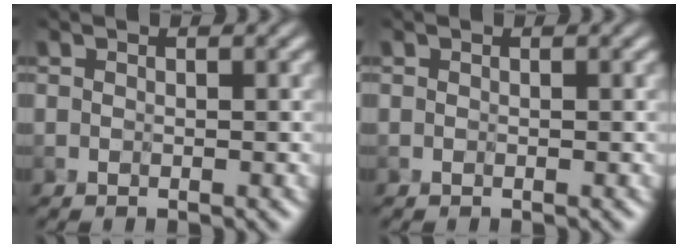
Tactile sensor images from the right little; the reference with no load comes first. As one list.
[{"total": 0.0}]